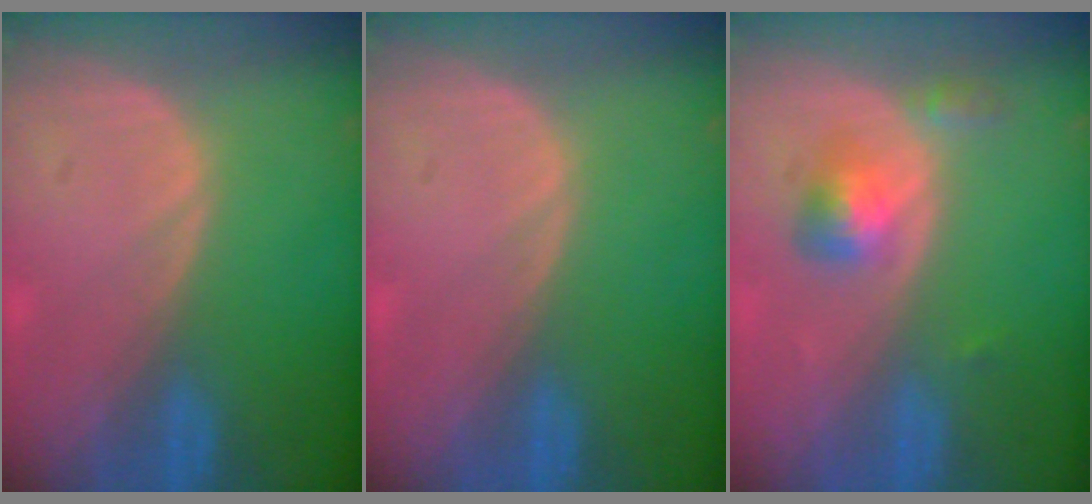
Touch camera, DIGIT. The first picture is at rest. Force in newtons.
{"total": 0.0}
{"total": 3.7, "press": 3.7, "slide": 0.2}